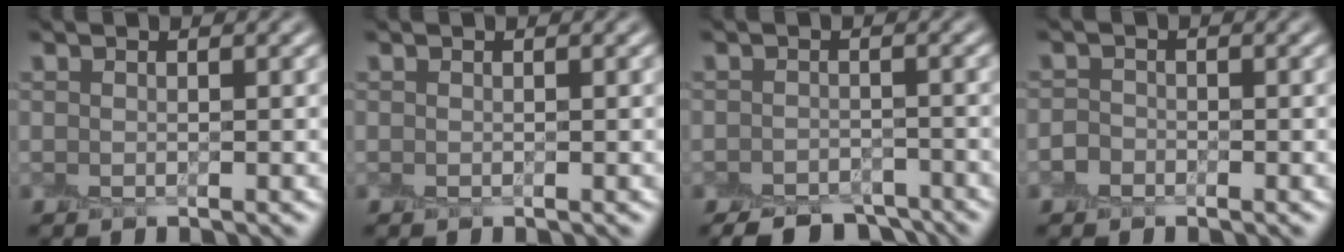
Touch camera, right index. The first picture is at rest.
{"total": 0.0}
{"total": 4.7, "force": [-3.8, 1.9, 1.8], "torque": [-0.020, -0.009, -0.062]}
{"total": 1.2, "force": [-0.7, 0.9, 0.3], "torque": [0.000, 0.002, -0.017]}